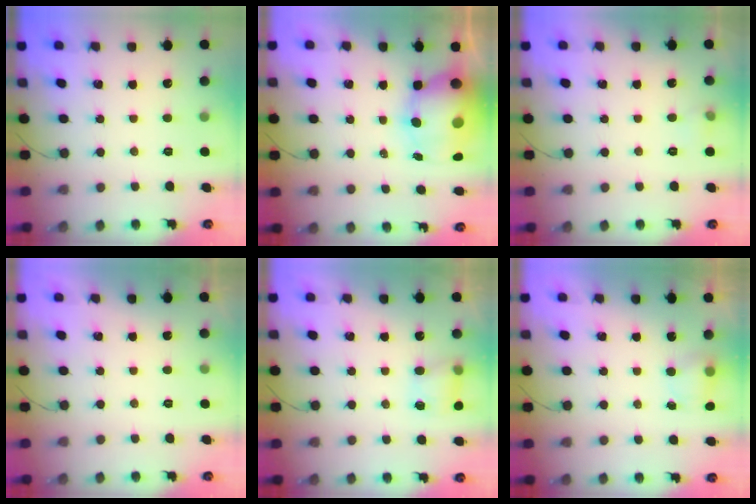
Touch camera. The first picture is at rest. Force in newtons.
{"total": 11.5, "press": 11.1, "slide": 3.0}
{"total": 4.8, "press": 4.3, "slide": 2.1}
{"total": 0.0}
{"total": 4.7, "press": 4.7, "slide": 0.6}
{"total": 4.2, "press": 4.0, "slide": 1.0}